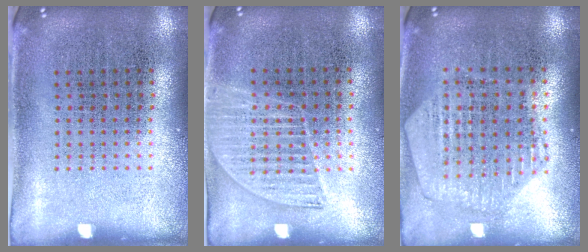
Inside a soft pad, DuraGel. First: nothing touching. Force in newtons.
{"total": 1.4, "press": 1.2, "slide": 0.6}
{"total": 0.9, "press": 0.8, "slide": 0.1}